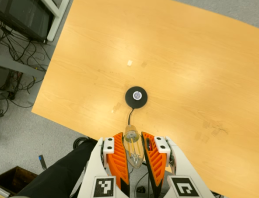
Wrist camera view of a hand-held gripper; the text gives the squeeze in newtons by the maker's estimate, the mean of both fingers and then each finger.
{"total": 21.3, "left": 23.9, "right": 18.7}